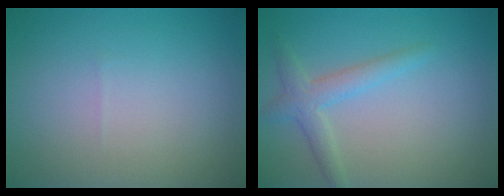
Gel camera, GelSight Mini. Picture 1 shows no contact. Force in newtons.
{"total": 2.4, "press": 2.4, "slide": 0.1}